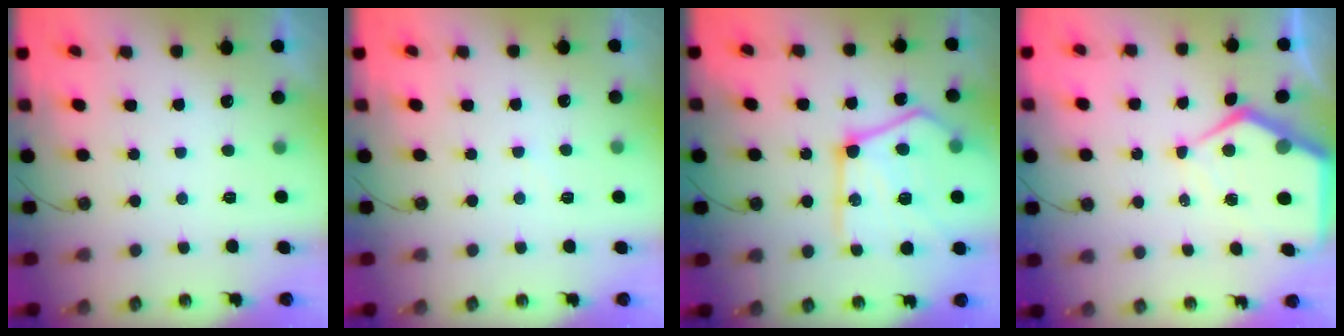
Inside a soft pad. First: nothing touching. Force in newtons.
{"total": 2.2, "press": 2.2, "slide": 0.4}
{"total": 26.6, "press": 26.4, "slide": 3.2}
{"total": 10.8, "press": 10.8, "slide": 1.0}